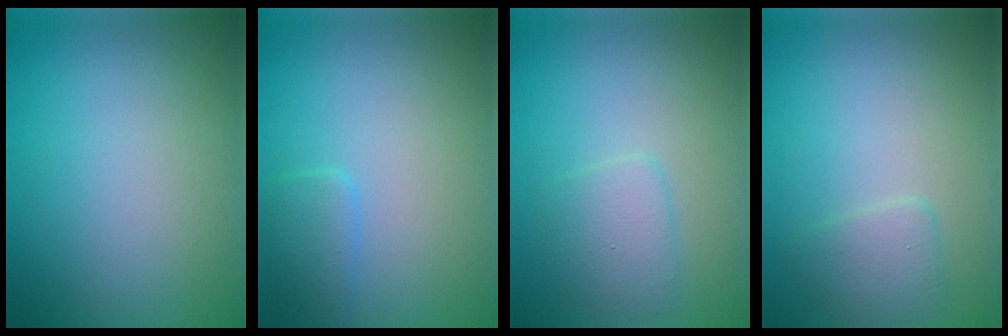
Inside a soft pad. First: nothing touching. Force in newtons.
{"total": 1.7, "press": 1.7, "slide": 0.3}
{"total": 2.2, "press": 2.2, "slide": 0.1}
{"total": 1.7, "press": 1.7, "slide": 0.0}